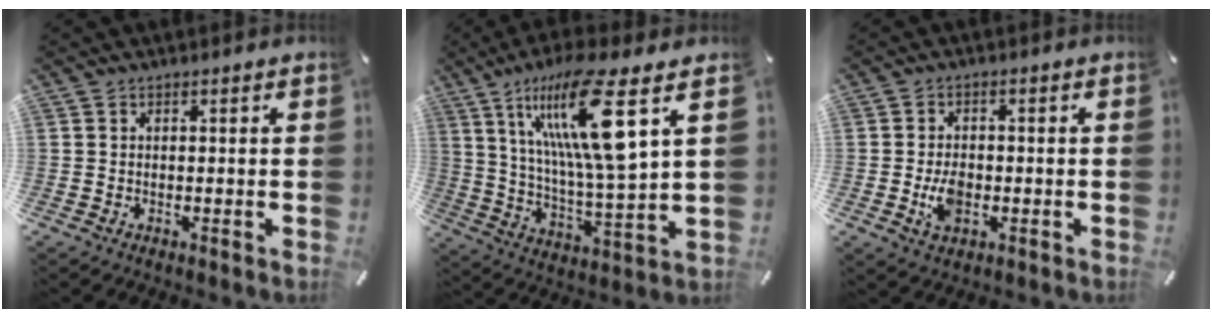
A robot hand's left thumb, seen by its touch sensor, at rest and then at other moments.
{"total": 19.0, "force": [9.9, 2.9, 16.0], "torque": [-0.313, -0.042, 0.144]}
{"total": 5.4, "force": [-1.2, 3.6, 3.9], "torque": [-0.085, 0.001, -0.022]}